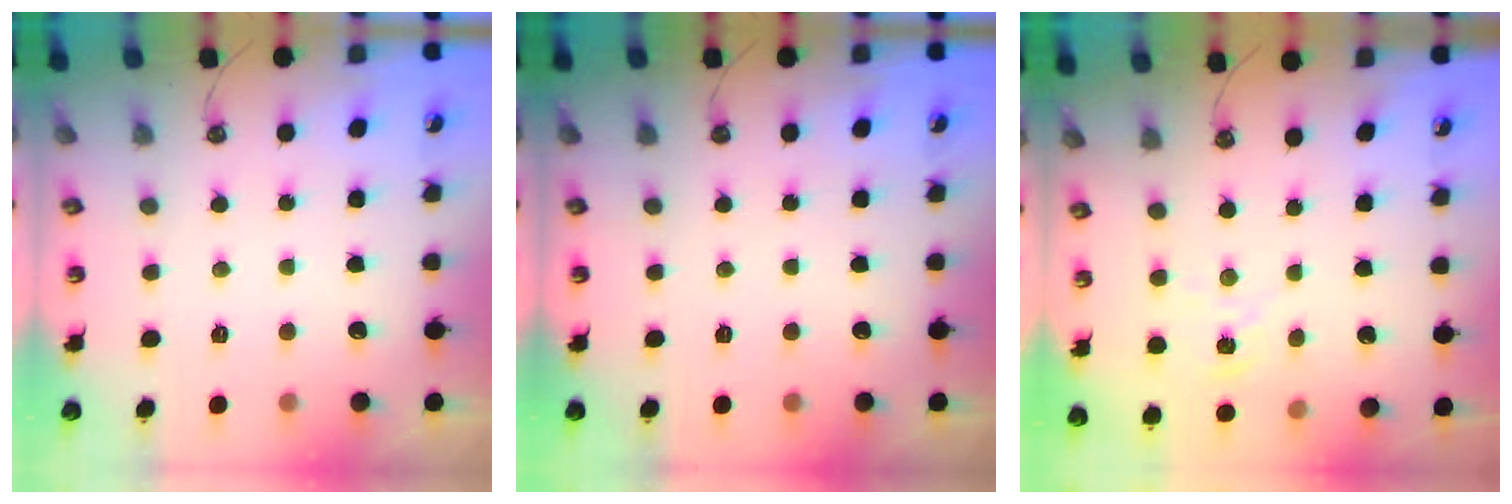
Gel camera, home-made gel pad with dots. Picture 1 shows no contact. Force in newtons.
{"total": 0.0}
{"total": 1.6, "press": 1.6, "slide": 0.2}